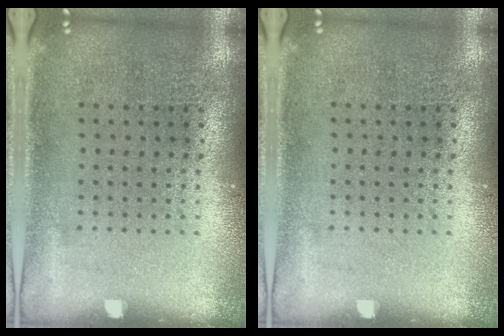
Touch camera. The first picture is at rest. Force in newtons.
{"total": 0.0}